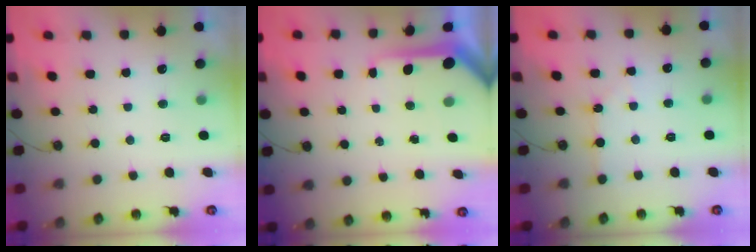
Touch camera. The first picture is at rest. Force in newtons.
{"total": 7.5, "press": 7.4, "slide": 0.9}
{"total": 4.9, "press": 4.8, "slide": 0.8}